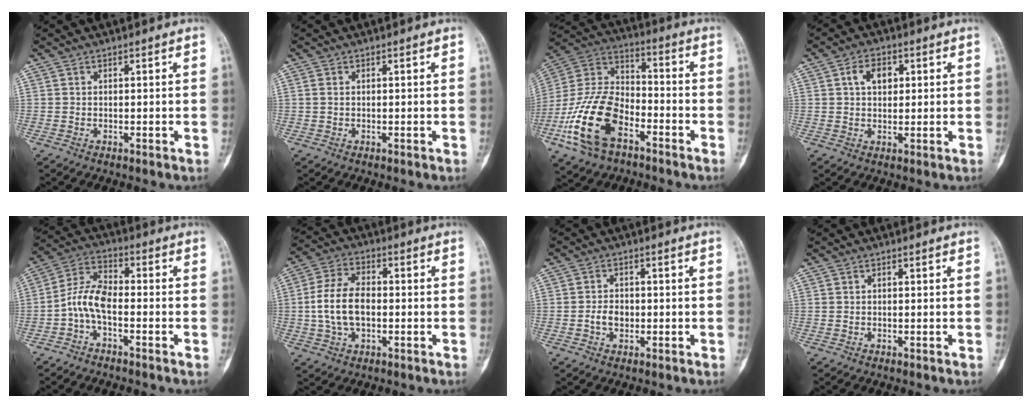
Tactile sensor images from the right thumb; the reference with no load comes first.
{"total": 0.9, "force": [0.2, 0.7, 0.6], "torque": [-0.017, 0.000, 0.006]}
{"total": 19.2, "force": [-8.6, 10.8, 13.4], "torque": [-0.266, 0.052, -0.165]}
{"total": 5.1, "force": [1.4, 3.4, 3.6], "torque": [-0.052, 0.004, 0.022]}
{"total": 7.3, "force": [-2.3, 3.5, 6.0], "torque": [-0.123, 0.035, -0.054]}
{"total": 10.6, "force": [-0.8, 6.4, 8.4], "torque": [-0.161, 0.019, -0.017]}
{"total": 3.3, "force": [-0.7, 2.4, 2.1], "torque": [-0.029, 0.008, -0.014]}
{"total": 0.0}